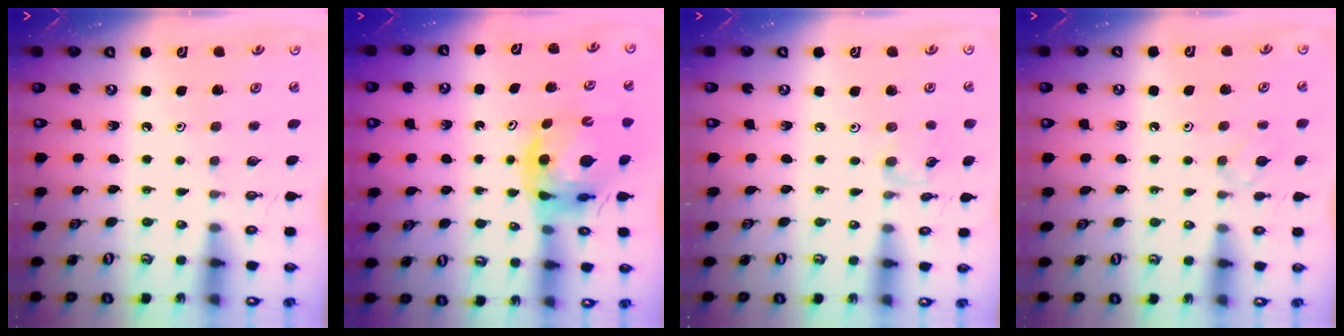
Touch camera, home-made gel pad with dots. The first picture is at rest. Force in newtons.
{"total": 11.1, "press": 11.1, "slide": 1.2}
{"total": 2.5, "press": 2.5, "slide": 0.3}
{"total": 2.2, "press": 2.1, "slide": 0.6}